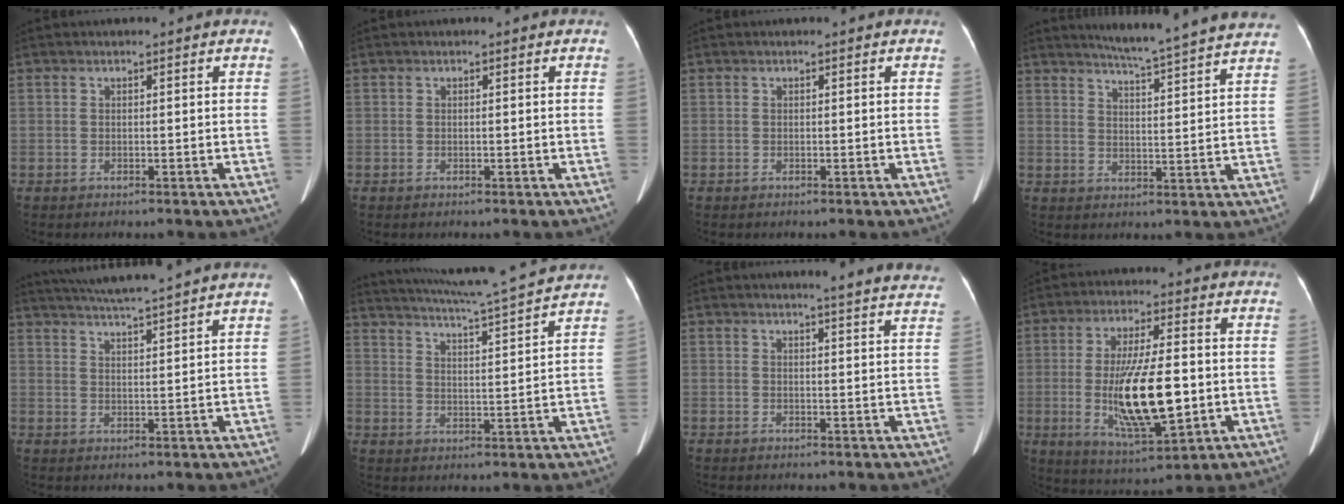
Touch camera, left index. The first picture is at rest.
{"total": 0.0}
{"total": 0.0}
{"total": 15.7, "force": [14.5, -0.9, 6.0], "torque": [-0.095, -0.029, 0.178]}
{"total": 11.9, "force": [10.7, -1.2, 5.1], "torque": [-0.091, 0.015, 0.151]}
{"total": 15.2, "force": [14.2, -1.6, 5.3], "torque": [-0.107, -0.013, 0.196]}
{"total": 12.0, "force": [11.4, 0.2, 3.9], "torque": [-0.034, -0.040, 0.106]}
{"total": 14.4, "force": [-1.8, 3.3, 13.9], "torque": [-0.259, -0.015, -0.023]}